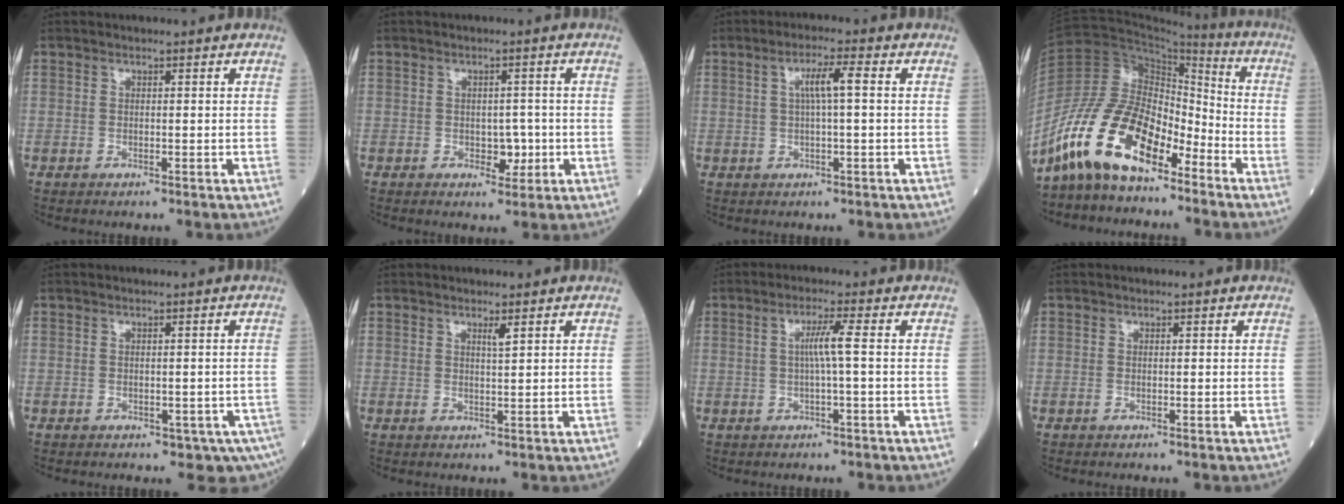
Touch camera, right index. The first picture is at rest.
{"total": 2.9, "force": [-0.5, 1.9, 2.2], "torque": [-0.021, 0.004, 0.000]}
{"total": 4.2, "force": [0.7, 0.0, 4.1], "torque": [-0.075, 0.009, 0.012]}
{"total": 14.0, "force": [-9.7, 5.4, 8.5], "torque": [-0.179, 0.024, -0.184]}
{"total": 4.2, "force": [-2.5, 2.2, 2.6], "torque": [-0.015, 0.002, -0.028]}
{"total": 1.3, "force": [1.0, -0.1, 0.9], "torque": [-0.016, -0.003, 0.020]}
{"total": 3.3, "force": [0.4, -0.7, 3.3], "torque": [-0.060, 0.005, 0.007]}
{"total": 0.0}